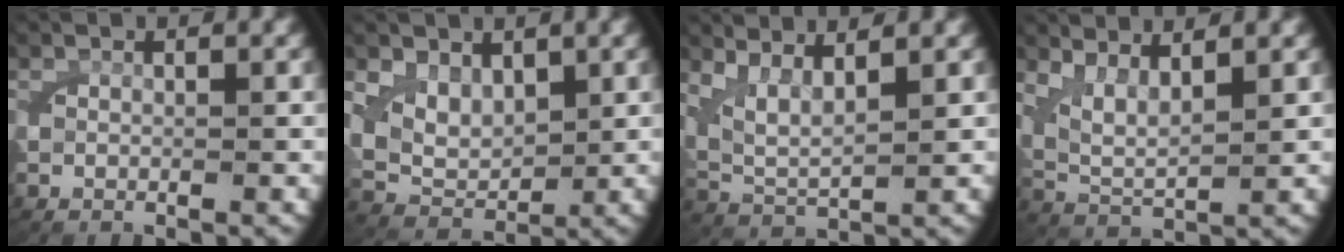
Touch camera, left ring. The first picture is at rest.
{"total": 4.8, "force": [1.3, 3.9, 2.6], "torque": [-0.071, -0.025, 0.034]}
{"total": 6.7, "force": [2.2, 5.0, 3.9], "torque": [-0.107, -0.015, 0.034]}
{"total": 6.0, "force": [2.1, 4.3, 3.6], "torque": [-0.093, -0.015, 0.032]}